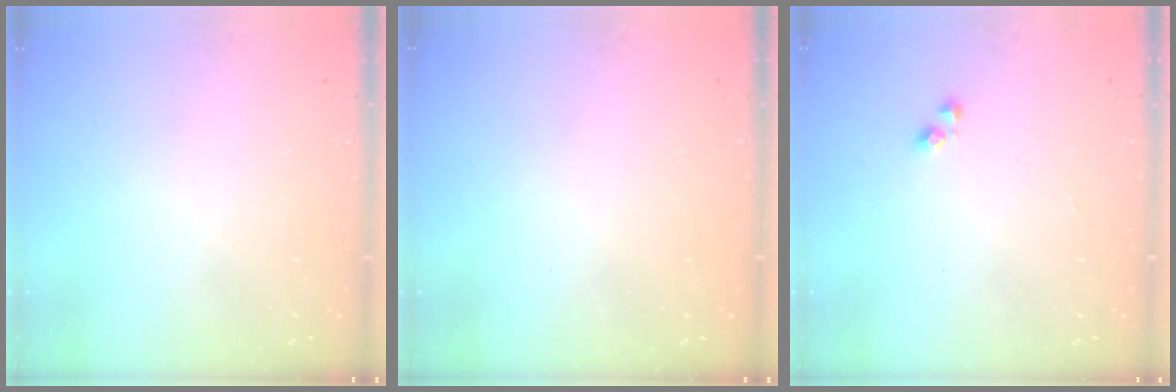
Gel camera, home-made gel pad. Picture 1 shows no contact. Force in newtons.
{"total": 0.7, "press": 0.6, "slide": 0.4}
{"total": 3.7, "press": 3.7, "slide": 0.5}